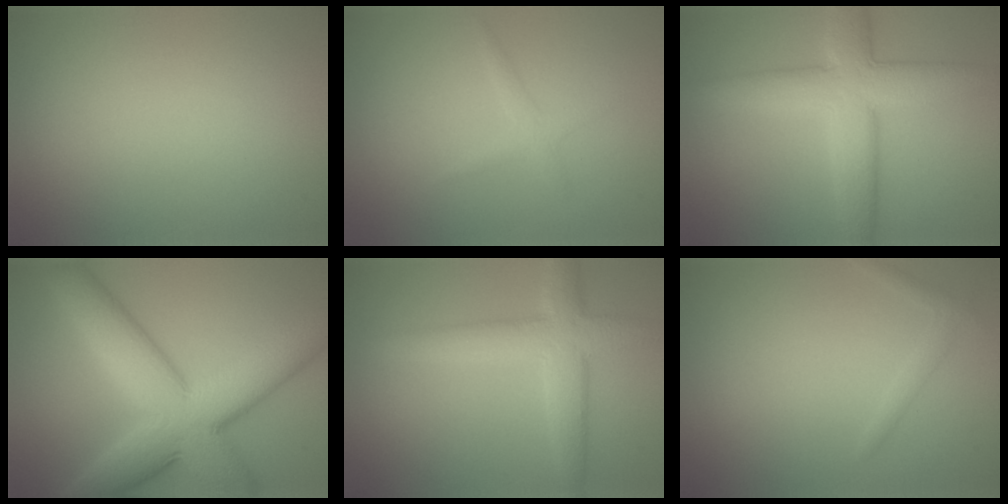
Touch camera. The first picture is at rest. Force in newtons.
{"total": 1.2, "press": 1.2, "slide": 0.1}
{"total": 7.3, "press": 7.3, "slide": 0.2}
{"total": 10.9, "press": 10.9, "slide": 0.0}
{"total": 4.7, "press": 4.7, "slide": 0.3}
{"total": 1.1, "press": 1.1, "slide": 0.0}